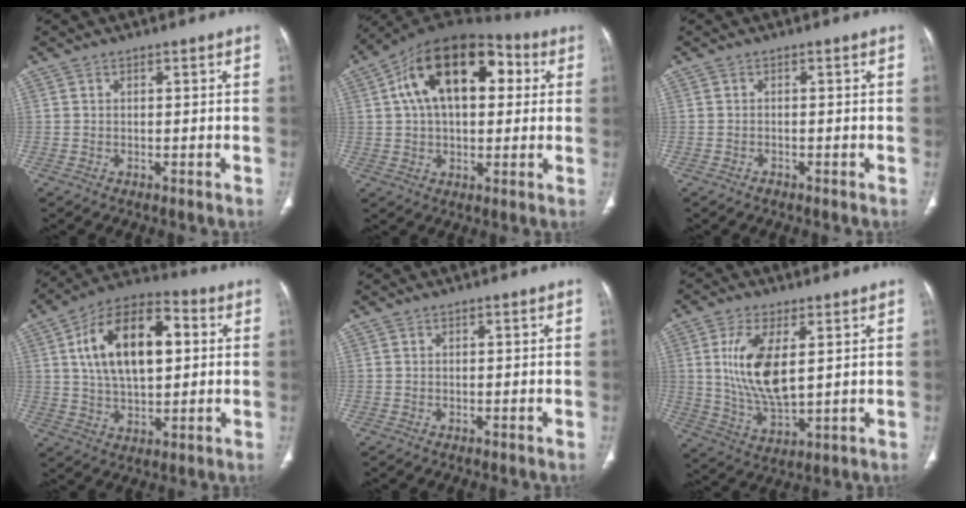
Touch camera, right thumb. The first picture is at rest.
{"total": 19.7, "force": [5.0, 11.5, 15.2], "torque": [-0.226, 0.029, 0.068]}
{"total": 1.0, "force": [-0.8, 0.5, 0.3], "torque": [-0.007, 0.003, -0.013]}
{"total": 18.2, "force": [3.8, 9.7, 14.9], "torque": [-0.237, 0.016, 0.057]}
{"total": 0.0}
{"total": 12.2, "force": [2.6, 5.3, 10.7], "torque": [-0.213, -0.023, 0.057]}